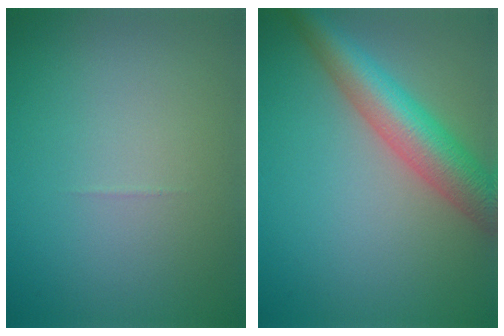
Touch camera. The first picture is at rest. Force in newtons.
{"total": 6.6, "press": 6.6, "slide": 0.1}